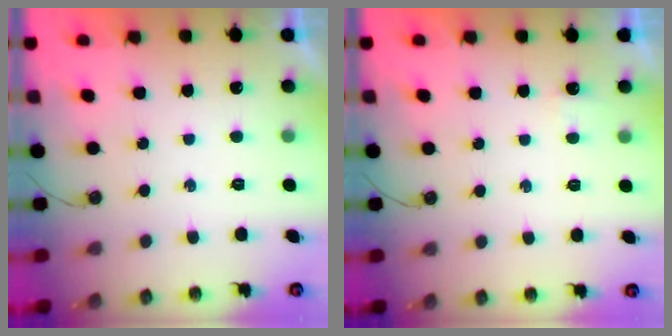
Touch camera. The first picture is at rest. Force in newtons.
{"total": 7.5, "press": 1.8, "slide": 7.3}